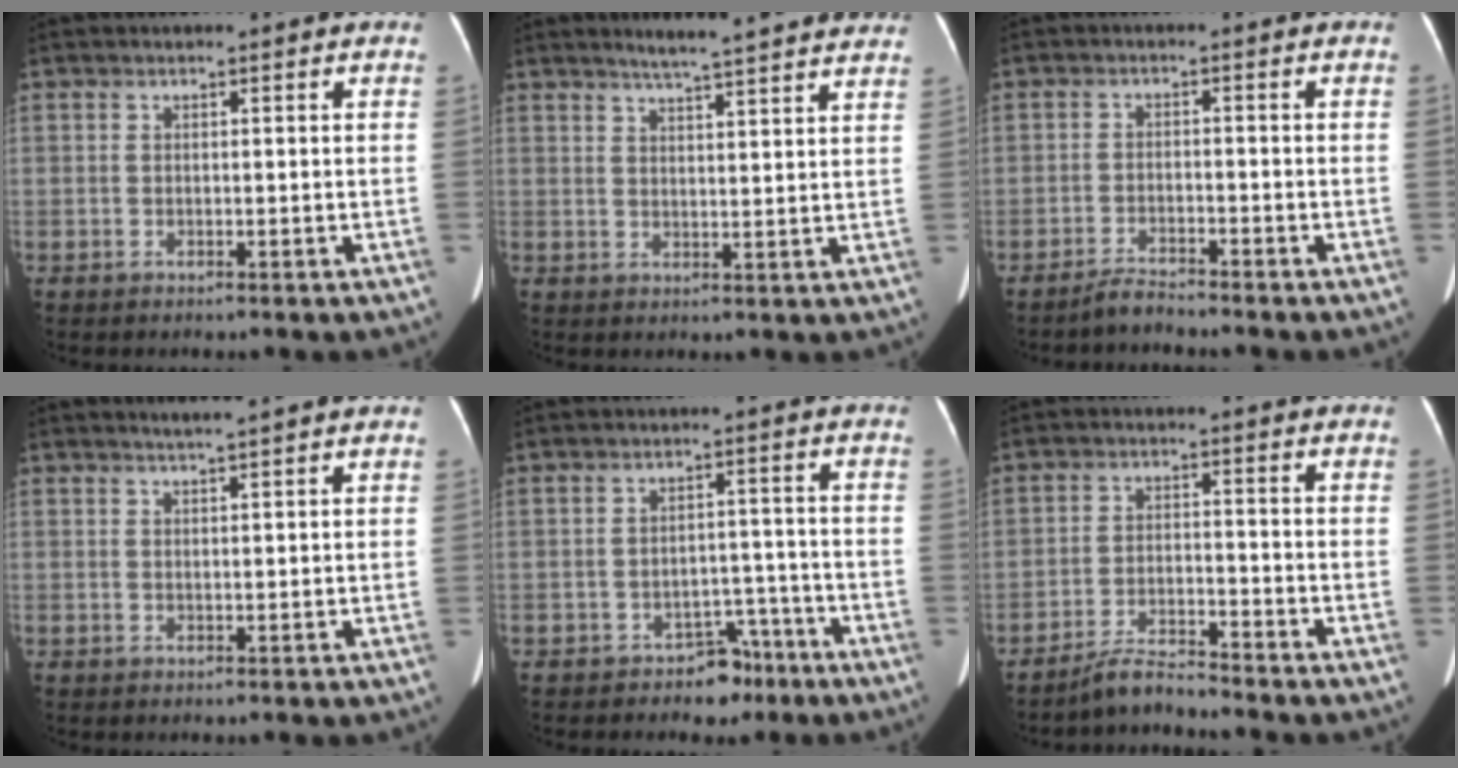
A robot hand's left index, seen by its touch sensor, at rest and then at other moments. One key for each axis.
{"total": 14.9, "fx": 13.5, "fy": 0.8, "fz": 6.2, "tx": -0.084, "ty": 0.000, "tz": 0.161}
{"total": 2.6, "fx": -2.6, "fy": -0.3, "fz": 0.4, "tx": -0.013, "ty": -0.013, "tz": -0.048}
{"total": 2.8, "fx": 2.4, "fy": -0.6, "fz": 1.3, "tx": -0.018, "ty": 0.006, "tz": 0.038}
{"total": 4.8, "fx": -3.5, "fy": 3.0, "fz": 1.5, "tx": -0.016, "ty": 0.017, "tz": -0.043}
{"total": 4.4, "fx": -4.3, "fy": -0.6, "fz": 0.5, "tx": -0.017, "ty": -0.016, "tz": -0.079}